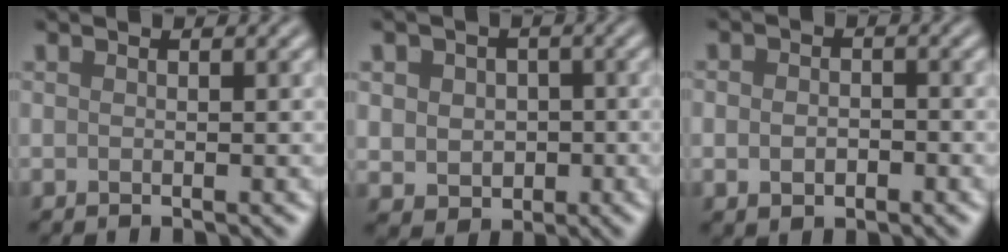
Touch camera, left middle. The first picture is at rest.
{"total": 4.4, "force": [0.2, 3.8, 2.3], "torque": [-0.035, 0.004, -0.008]}
{"total": 2.2, "force": [-0.5, 1.6, 1.4], "torque": [-0.017, -0.004, -0.010]}